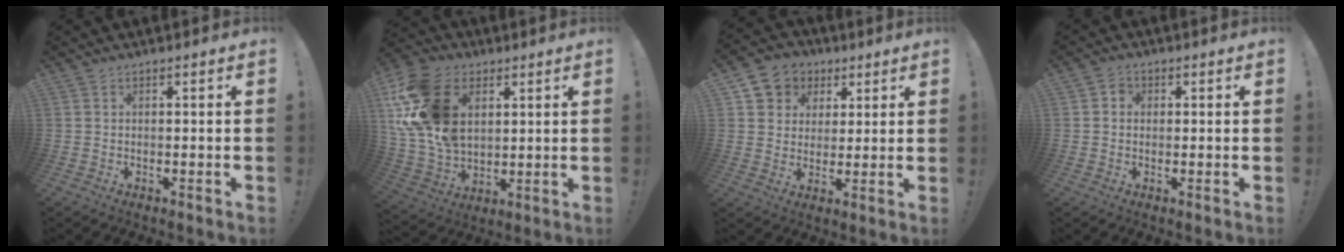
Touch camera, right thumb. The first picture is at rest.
{"total": 21.7, "force": [6.7, 15.2, 13.9], "torque": [-0.281, -0.025, 0.129]}
{"total": 8.0, "force": [2.6, 7.3, 1.8], "torque": [-0.029, -0.014, 0.057]}
{"total": 2.5, "force": [-0.3, 2.1, 1.2], "torque": [-0.013, 0.003, -0.007]}